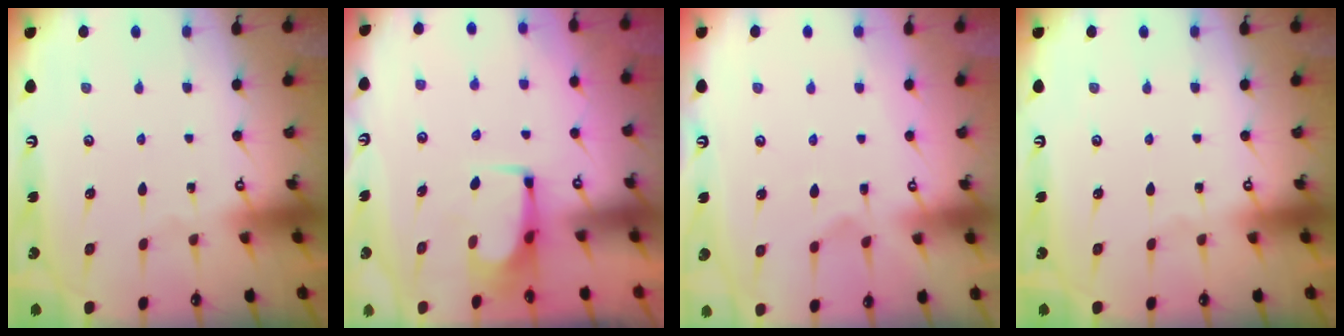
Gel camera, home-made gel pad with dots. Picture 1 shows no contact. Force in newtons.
{"total": 1.6, "press": 1.5, "slide": 0.3}
{"total": 1.7, "press": 1.0, "slide": 1.4}
{"total": 0.0}